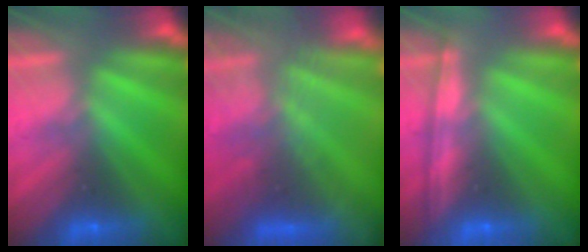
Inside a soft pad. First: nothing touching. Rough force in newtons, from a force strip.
{"total": 6.9}
{"total": 1.2}